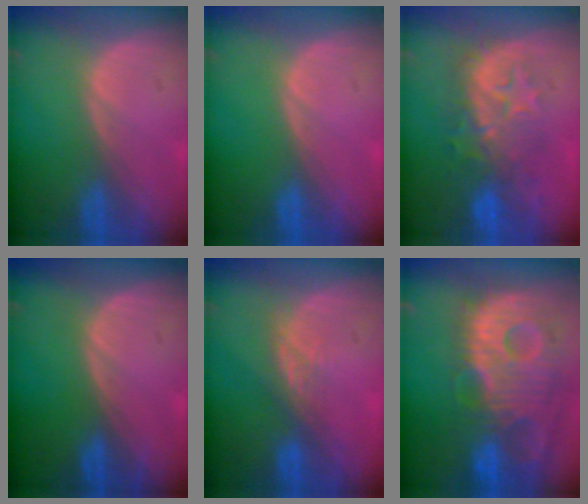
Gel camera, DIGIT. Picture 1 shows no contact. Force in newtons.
{"total": 0.0}
{"total": 8.3, "press": 8.2, "slide": 1.1}
{"total": 0.0}
{"total": 2.5, "press": 2.1, "slide": 1.4}
{"total": 13.6, "press": 11.8, "slide": 6.8}